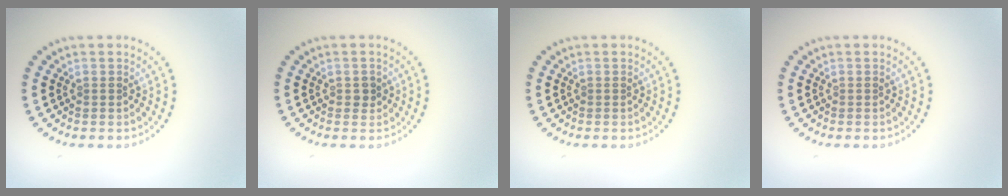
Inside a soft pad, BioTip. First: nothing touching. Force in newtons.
{"total": 1.0, "press": 0.9, "slide": 0.3}
{"total": 0.0}
{"total": 0.0}